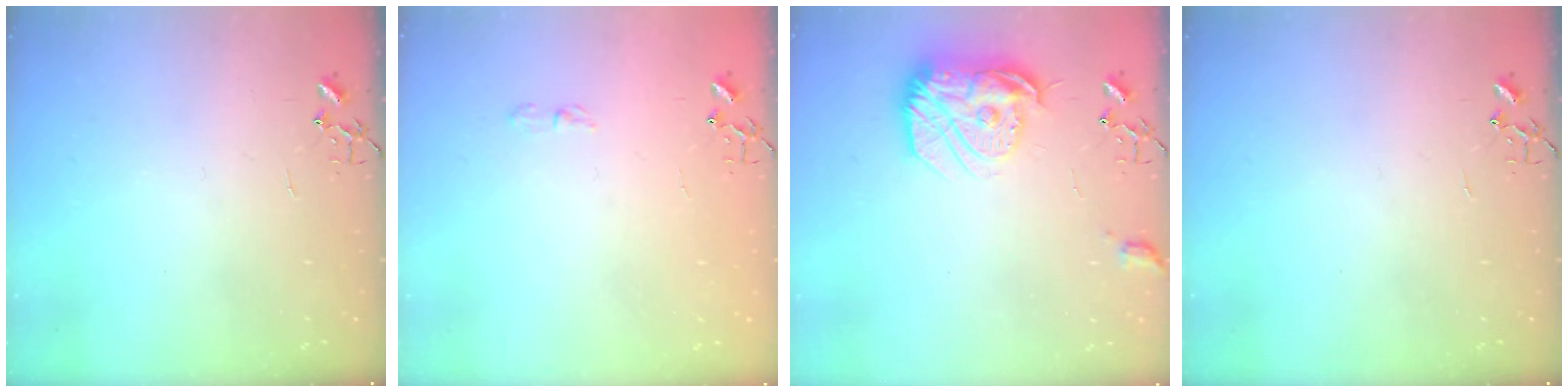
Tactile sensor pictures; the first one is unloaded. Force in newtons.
{"total": 4.1, "press": 4.0, "slide": 0.8}
{"total": 16.0, "press": 15.9, "slide": 1.3}
{"total": 0.0}